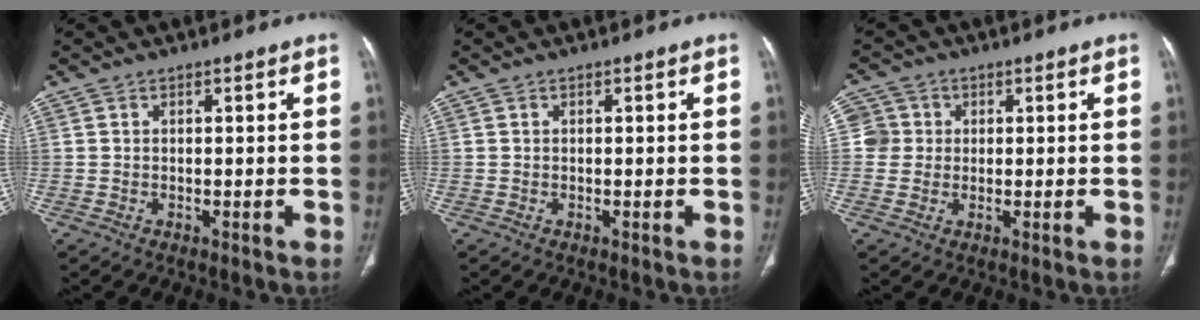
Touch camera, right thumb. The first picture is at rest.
{"total": 0.0}
{"total": 4.2, "force": [0.5, 4.2, 0.3], "torque": [0.020, 0.007, 0.006]}